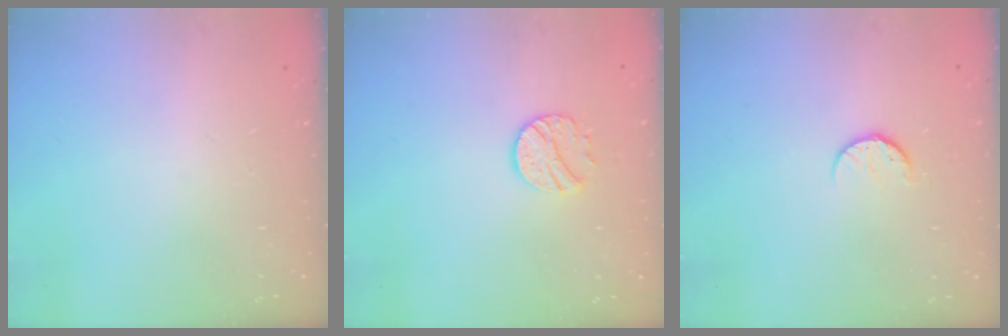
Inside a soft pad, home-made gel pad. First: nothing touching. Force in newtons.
{"total": 9.4, "press": 9.4, "slide": 0.7}
{"total": 7.2, "press": 7.1, "slide": 0.8}